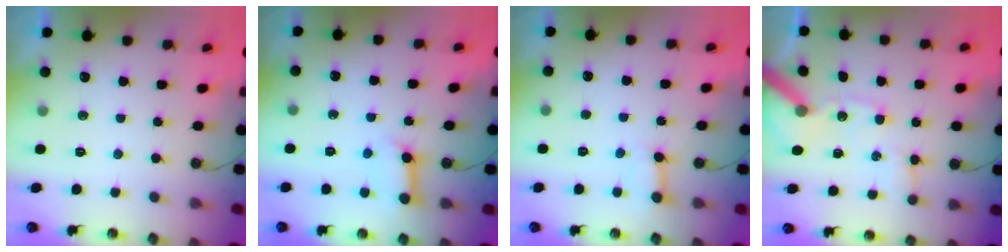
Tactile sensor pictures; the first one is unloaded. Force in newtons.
{"total": 8.1, "press": 8.1, "slide": 0.8}
{"total": 4.8, "press": 4.7, "slide": 0.6}
{"total": 12.4, "press": 12.3, "slide": 1.8}